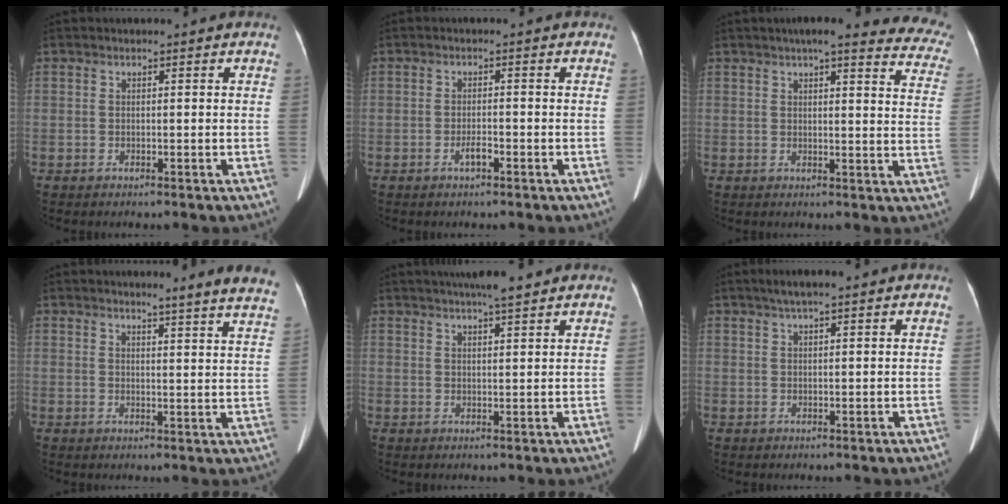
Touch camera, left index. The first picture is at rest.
{"total": 1.7, "force": [-1.1, 0.4, 1.2], "torque": [-0.024, 0.000, -0.018]}
{"total": 19.3, "force": [17.3, 3.2, 7.9], "torque": [-0.072, -0.038, 0.173]}
{"total": 10.2, "force": [9.5, -0.8, 3.6], "torque": [-0.036, -0.056, 0.088]}
{"total": 6.5, "force": [5.3, 0.3, 3.8], "torque": [-0.057, 0.018, 0.079]}
{"total": 3.0, "force": [2.1, 0.1, 2.1], "torque": [-0.041, 0.017, 0.037]}